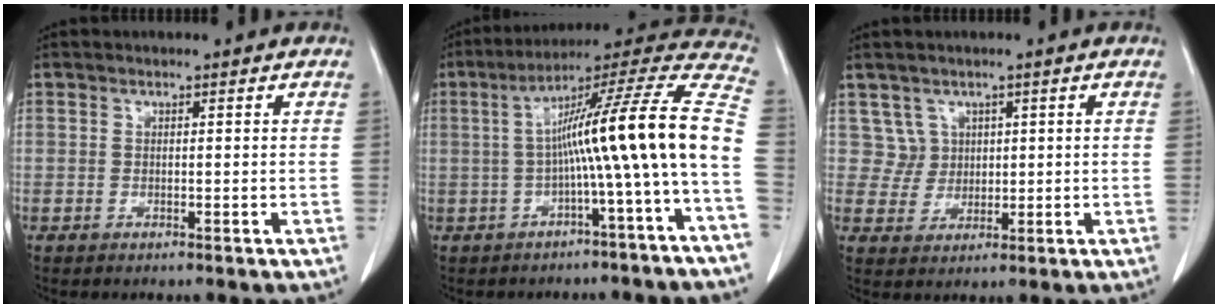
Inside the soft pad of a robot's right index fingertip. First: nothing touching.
{"total": 17.2, "force": [-2.2, -1.5, 17.0], "torque": [-0.241, 0.041, -0.043]}
{"total": 7.7, "force": [3.6, 6.8, -0.6], "torque": [0.016, 0.023, 0.079]}